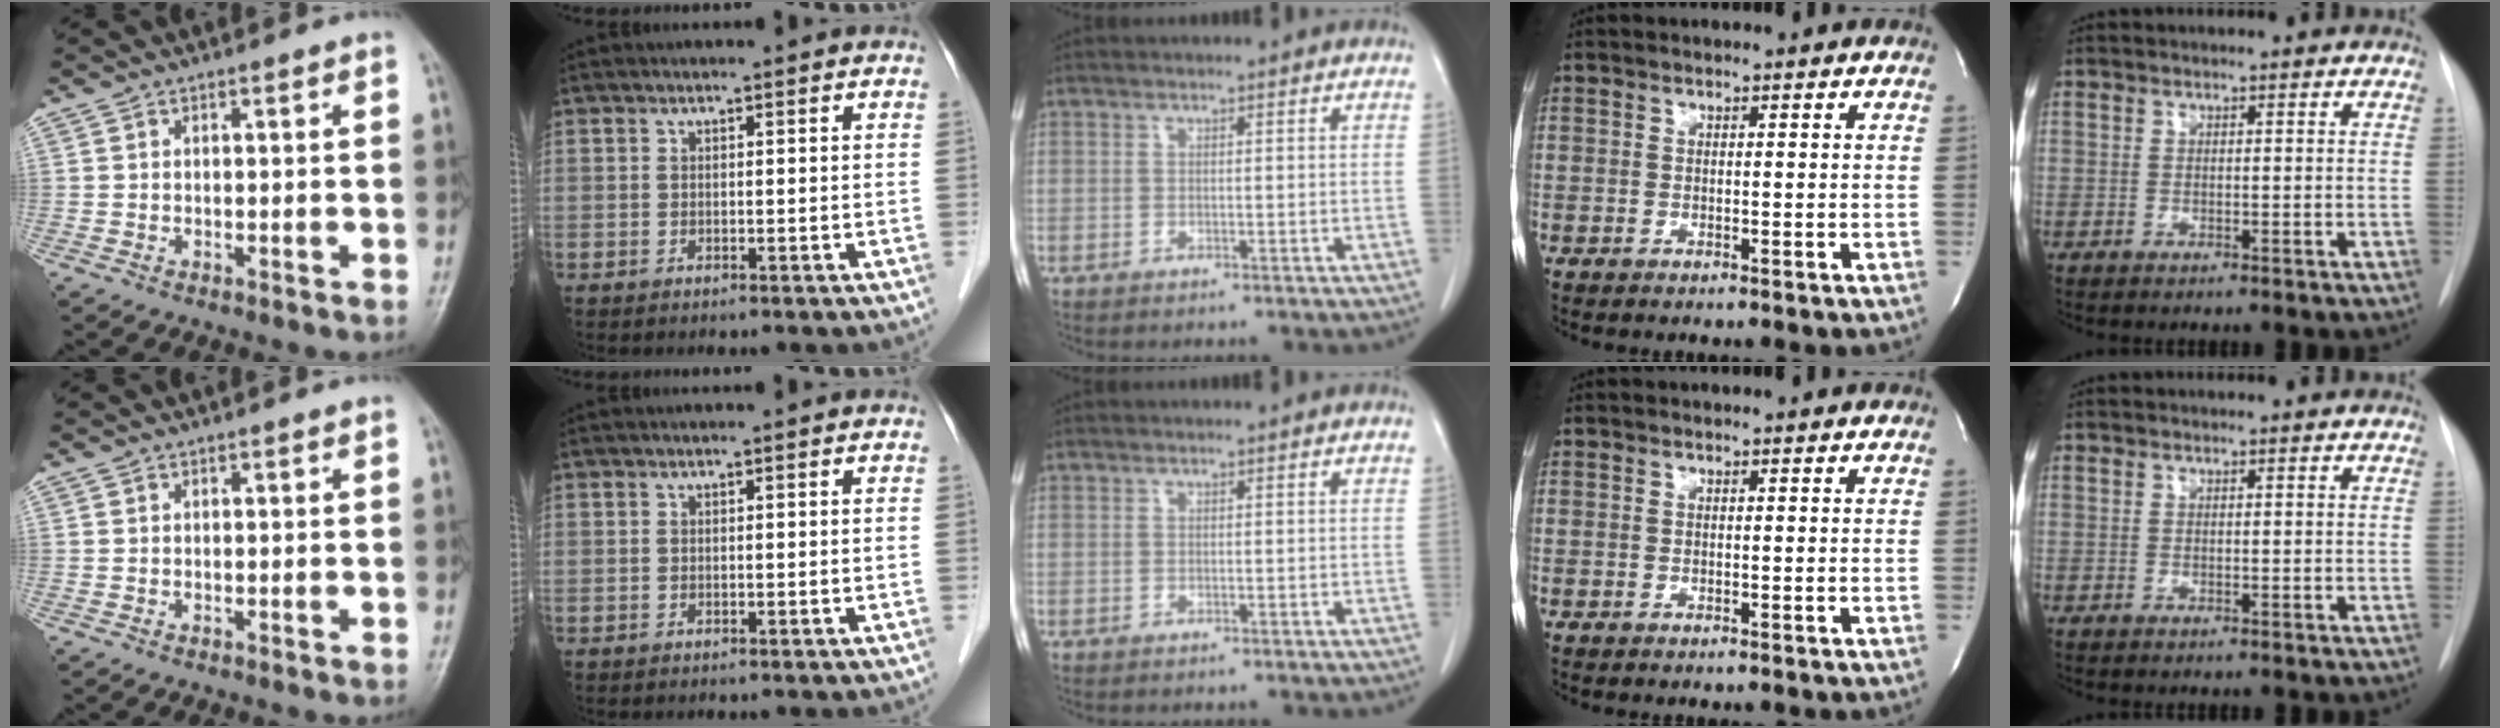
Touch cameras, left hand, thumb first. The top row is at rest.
{}